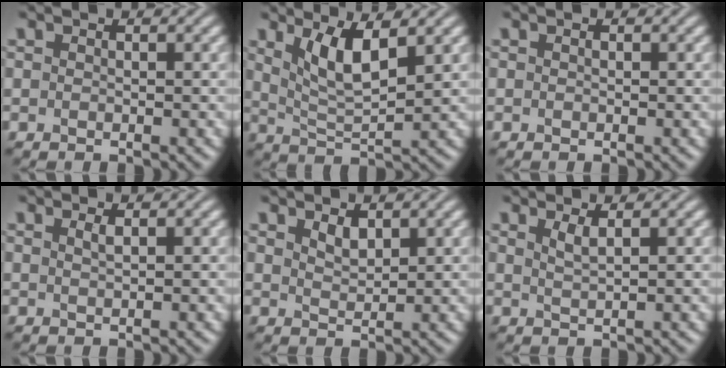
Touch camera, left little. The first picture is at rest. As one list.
[{"total": 4.5, "force": [2.1, 1.3, 3.8], "torque": [-0.078, -0.009, 0.044]}, {"total": 0.0}, {"total": 1.0, "force": [0.5, 0.3, 0.8], "torque": [-0.011, 0.002, 0.008]}, {"total": 1.6, "force": [1.1, 0.7, 1.0], "torque": [-0.020, -0.002, 0.024]}, {"total": 1.5, "force": [0.8, 0.4, 1.2], "torque": [-0.020, 0.000, 0.014]}]